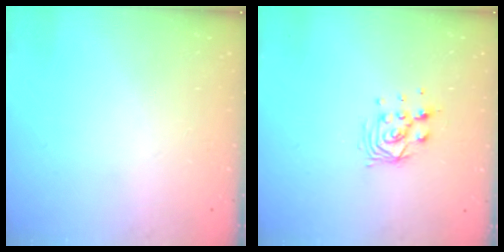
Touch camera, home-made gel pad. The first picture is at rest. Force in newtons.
{"total": 8.2, "press": 8.1, "slide": 0.5}